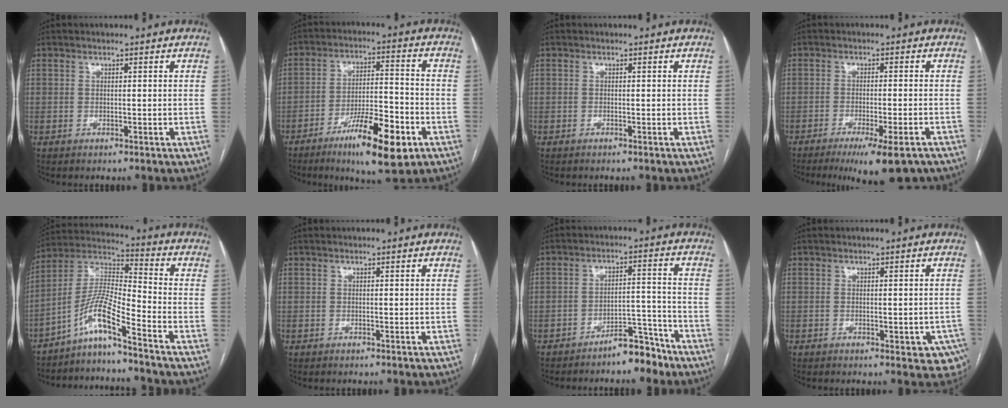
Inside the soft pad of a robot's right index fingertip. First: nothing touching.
{"total": 12.9, "force": [-6.9, 2.6, 10.7], "torque": [-0.177, -0.004, -0.105]}
{"total": 0.0}
{"total": 10.9, "force": [-8.0, 1.2, 7.3], "torque": [-0.095, -0.019, -0.115]}
{"total": 9.0, "force": [-6.2, -0.2, 6.4], "torque": [-0.142, 0.009, -0.124]}
{"total": 0.0}
{"total": 6.0, "force": [-5.0, 1.8, 2.8], "torque": [-0.035, 0.019, -0.079]}
{"total": 5.7, "force": [-2.1, 2.8, 4.4], "torque": [-0.031, 0.002, -0.022]}